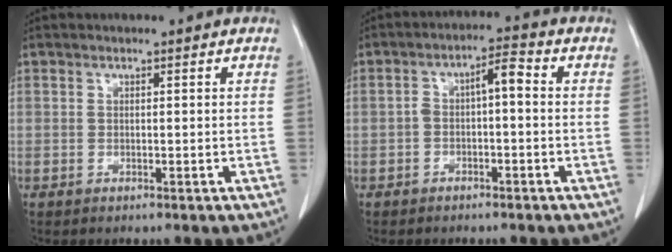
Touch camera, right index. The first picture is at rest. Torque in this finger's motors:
{"motor_torque": [0.10, 0.05, 0.05, 0.03]}